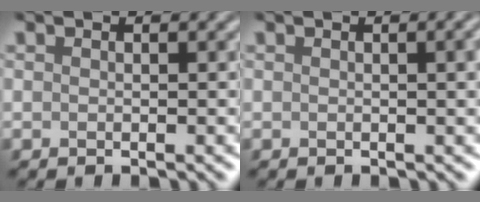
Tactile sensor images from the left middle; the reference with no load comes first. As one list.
[{"total": 2.6, "force": [0.5, 0.9, 2.3], "torque": [-0.017, 0.011, 0.005]}]